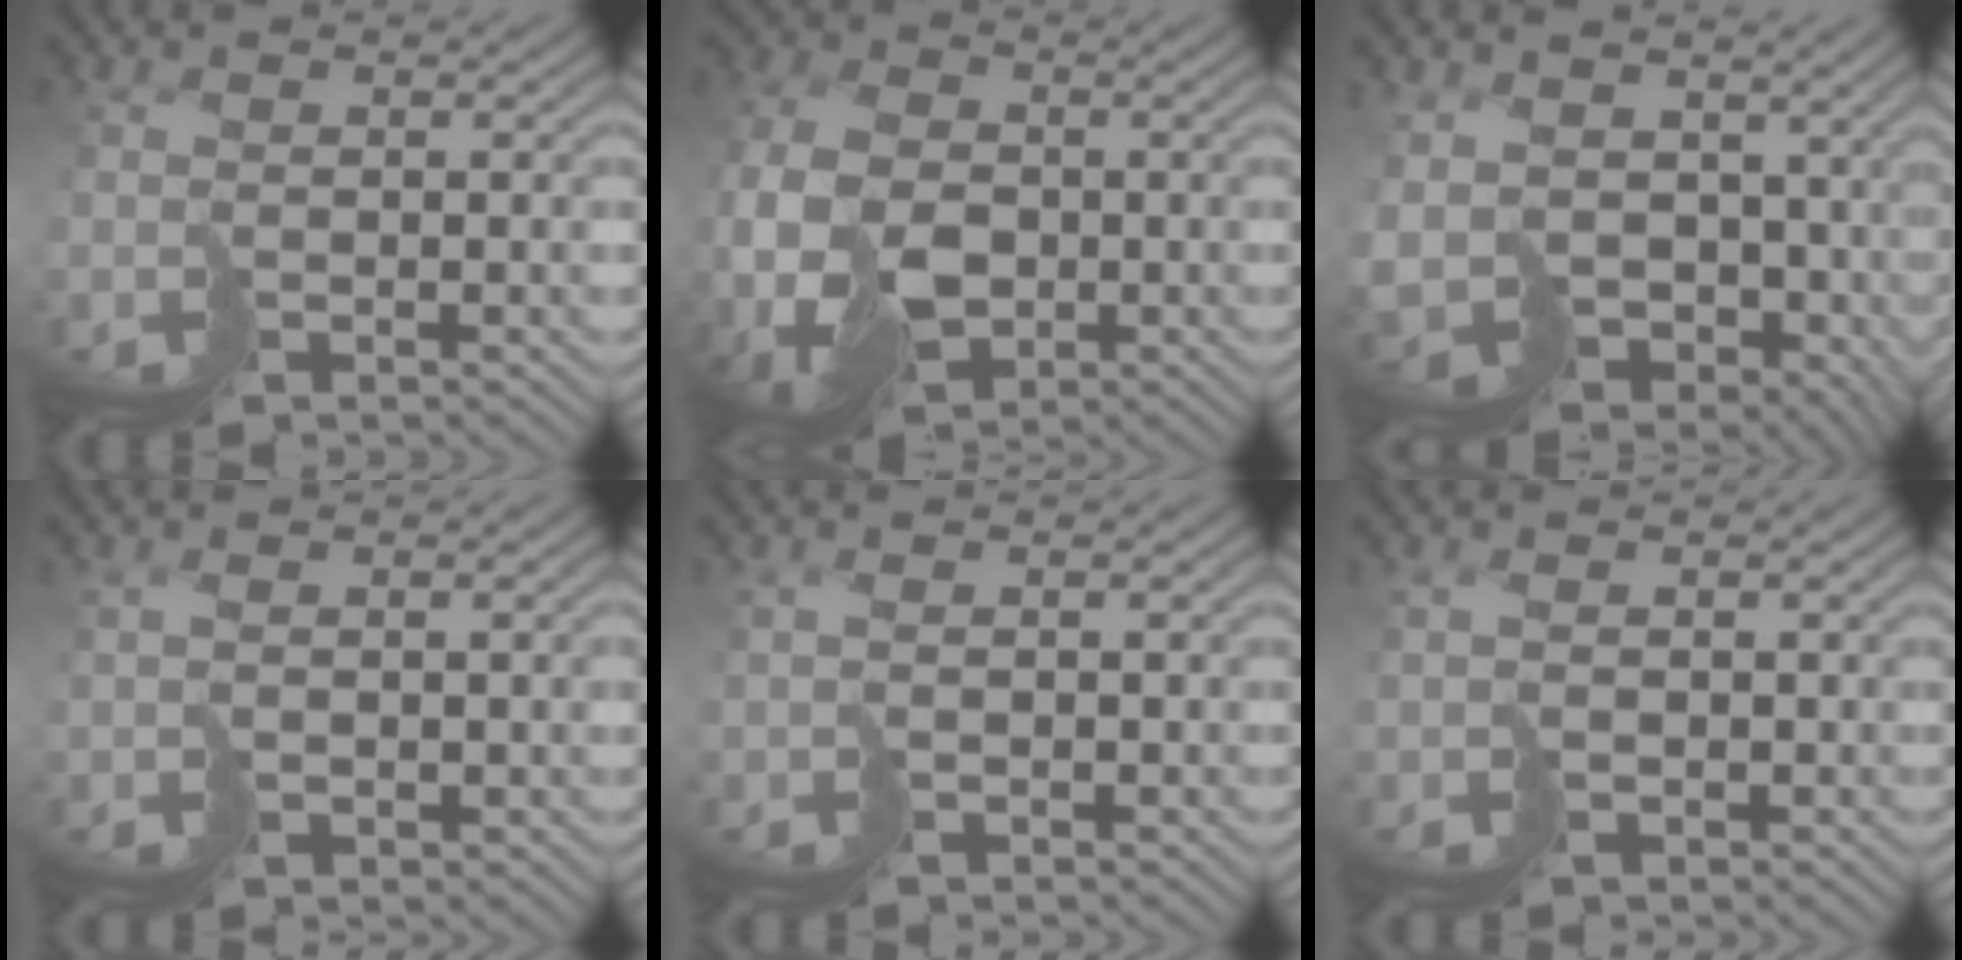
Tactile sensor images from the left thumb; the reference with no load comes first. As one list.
[{"total": 9.4, "force": [-1.3, 6.2, 7.0], "torque": [-0.175, -0.011, -0.026]}, {"total": 12.0, "force": [1.6, 8.7, 8.1], "torque": [-0.202, -0.038, 0.065]}, {"total": 2.6, "force": [1.1, 1.0, 2.1], "torque": [-0.048, 0.002, 0.030]}, {"total": 1.3, "force": [0.9, 0.4, 0.8], "torque": [-0.023, 0.001, 0.023]}, {"total": 1.6, "force": [1.1, 0.6, 0.9], "torque": [-0.028, 0.000, 0.027]}]